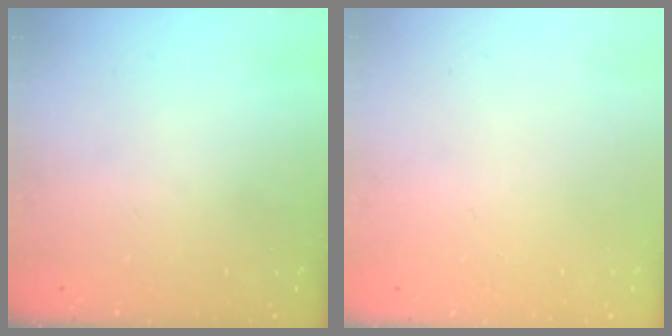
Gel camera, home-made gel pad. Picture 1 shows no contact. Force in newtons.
{"total": 0.0}